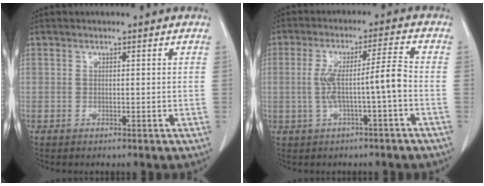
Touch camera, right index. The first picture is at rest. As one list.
[{"total": 7.2, "force": [-1.3, -0.2, 7.1], "torque": [-0.135, 0.024, -0.016]}]